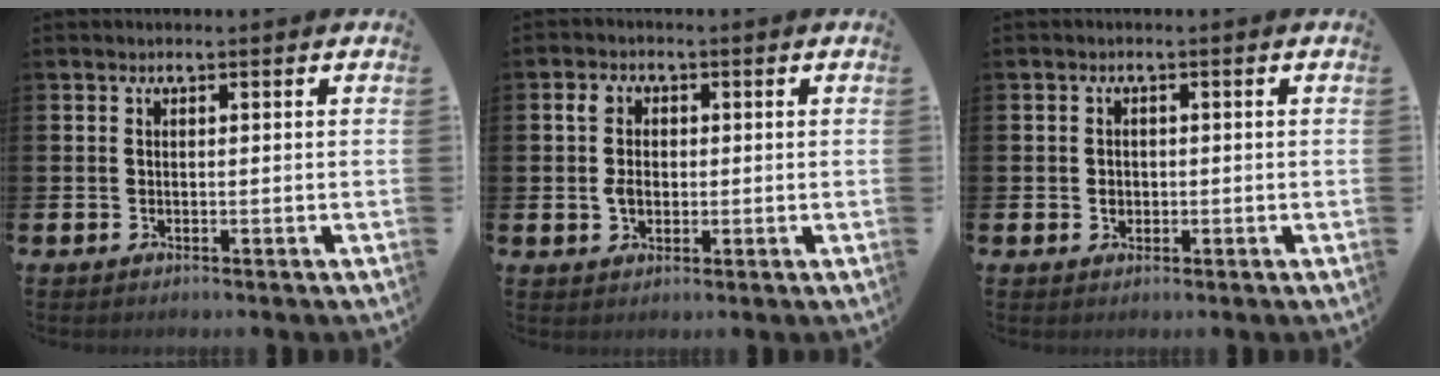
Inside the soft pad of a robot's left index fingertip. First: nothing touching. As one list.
[{"total": 3.9, "force": [0.5, 3.0, 2.5], "torque": [-0.042, 0.008, 0.005]}, {"total": 1.3, "force": [0.1, 1.2, 0.5], "torque": [0.004, 0.001, -0.003]}]